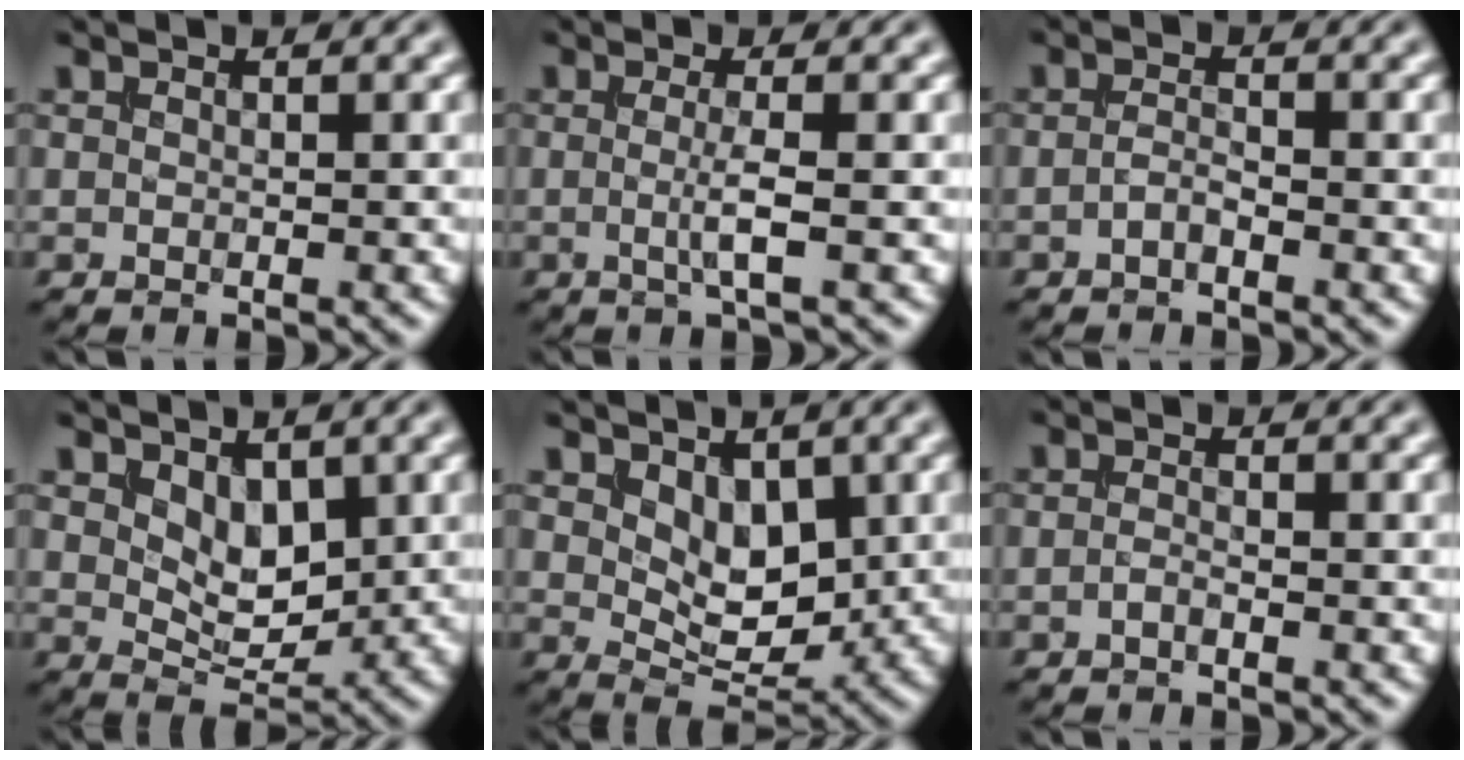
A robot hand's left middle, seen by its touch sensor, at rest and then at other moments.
{"total": 2.3, "force": [-0.2, 0.3, 2.2], "torque": [-0.044, -0.008, -0.008]}
{"total": 1.2, "force": [-0.6, 0.4, 0.9], "torque": [-0.020, 0.003, -0.015]}
{"total": 3.6, "force": [1.3, 2.2, 2.5], "torque": [-0.046, -0.013, 0.025]}
{"total": 4.4, "force": [1.4, 2.8, 3.2], "torque": [-0.054, -0.015, 0.026]}
{"total": 0.8, "force": [-0.5, 0.2, 0.6], "torque": [-0.013, 0.000, -0.011]}